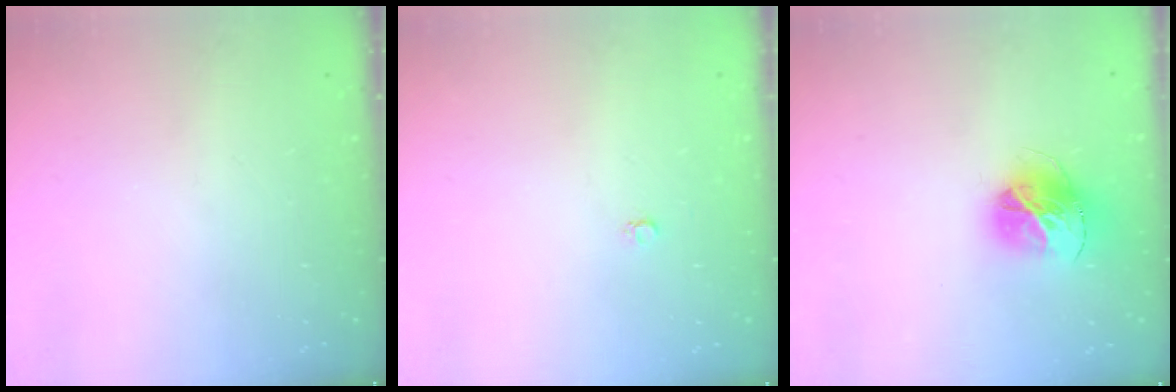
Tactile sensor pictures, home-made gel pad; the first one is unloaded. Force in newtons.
{"total": 2.6, "press": 2.6, "slide": 0.3}
{"total": 15.1, "press": 15.0, "slide": 1.5}